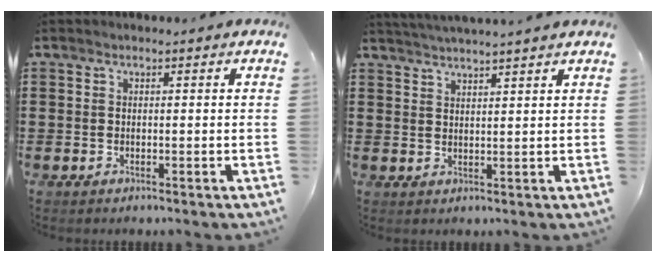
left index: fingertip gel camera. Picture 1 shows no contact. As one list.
[{"total": 2.5, "force": [2.4, -0.7, 0.2], "torque": [-0.009, -0.006, 0.045]}]